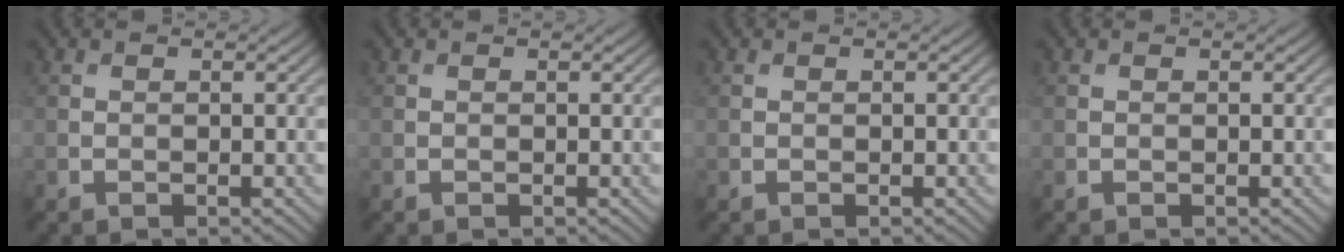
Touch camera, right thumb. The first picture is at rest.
{"total": 0.0}
{"total": 0.0}
{"total": 0.0}